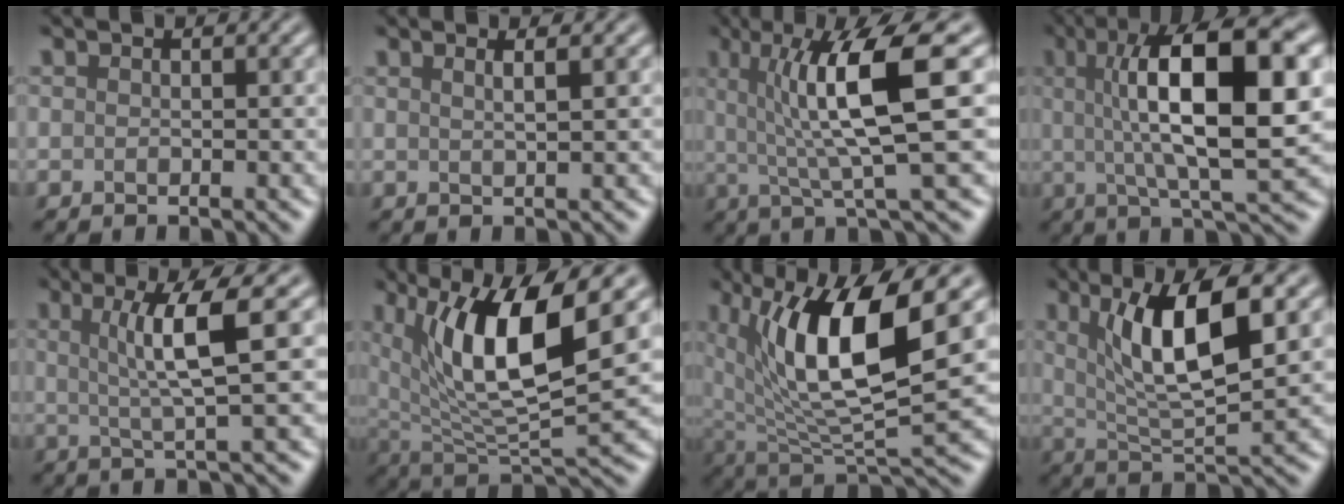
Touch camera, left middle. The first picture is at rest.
{"total": 2.7, "force": [1.3, 1.2, 2.1], "torque": [-0.008, 0.006, -0.011]}
{"total": 9.0, "force": [1.3, 1.7, 8.7], "torque": [-0.128, -0.006, 0.022]}
{"total": 12.5, "force": [2.0, 3.6, 11.8], "torque": [-0.170, 0.008, 0.030]}
{"total": 5.5, "force": [1.2, 0.6, 5.3], "torque": [-0.091, -0.001, 0.025]}
{"total": 10.7, "force": [3.7, 3.4, 9.5], "torque": [-0.170, -0.015, 0.070]}
{"total": 11.9, "force": [3.6, 3.9, 10.6], "torque": [-0.190, -0.008, 0.069]}
{"total": 8.5, "force": [2.6, 2.3, 7.8], "torque": [-0.128, -0.012, 0.048]}